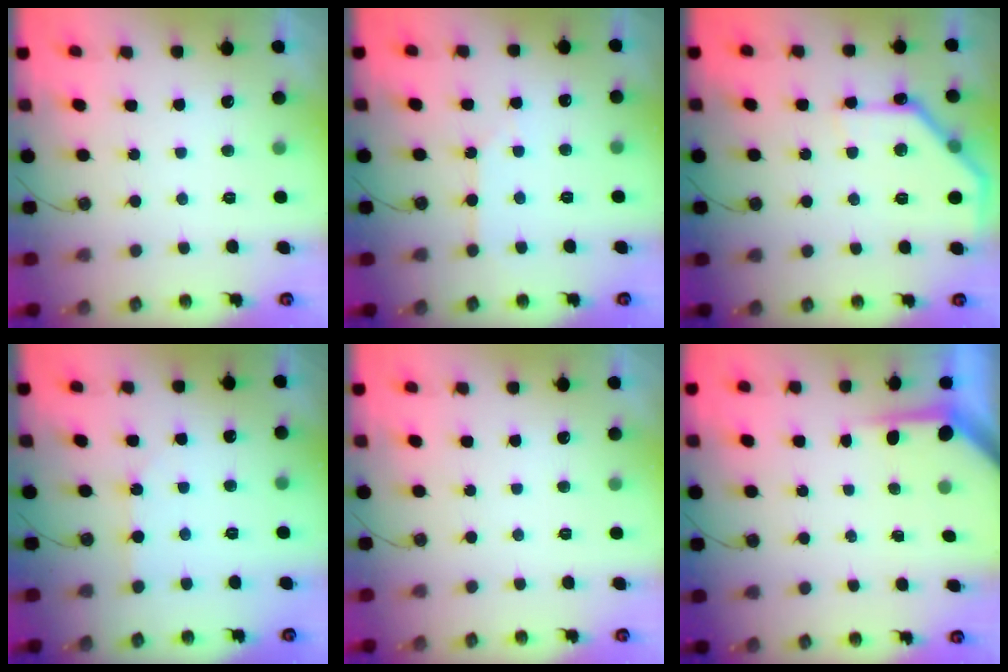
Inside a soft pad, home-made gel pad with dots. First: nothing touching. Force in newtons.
{"total": 2.5, "press": 2.4, "slide": 0.4}
{"total": 13.8, "press": 13.8, "slide": 0.5}
{"total": 2.7, "press": 2.7, "slide": 0.5}
{"total": 0.0}
{"total": 4.0, "press": 4.0, "slide": 0.3}